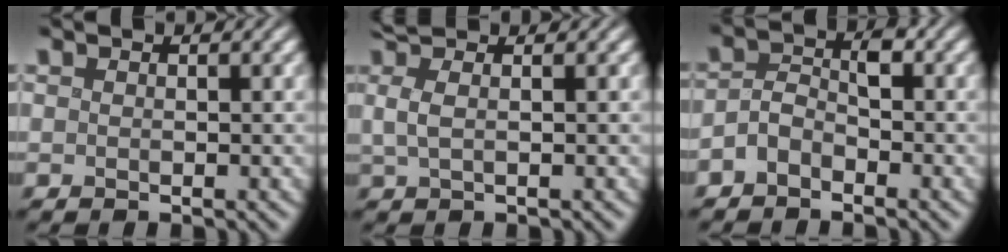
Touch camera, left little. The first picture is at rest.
{"total": 2.8, "force": [1.1, 0.9, 2.4], "torque": [-0.042, 0.006, 0.015]}
{"total": 2.8, "force": [-1.4, 1.5, 1.8], "torque": [-0.035, 0.011, -0.034]}